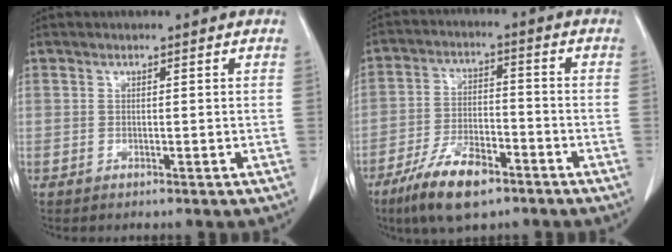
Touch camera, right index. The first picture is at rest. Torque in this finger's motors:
{"motor_torque": [1.01, -0.98, 0.51, 0.17]}